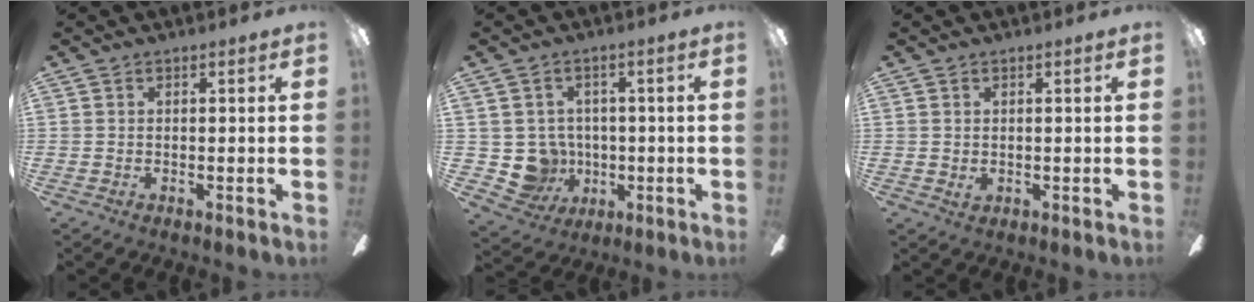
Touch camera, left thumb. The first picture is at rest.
{"total": 8.4, "force": [-0.1, 8.2, 1.8], "torque": [-0.065, -0.006, 0.008]}
{"total": 0.8, "force": [0.3, 0.7, 0.4], "torque": [0.001, -0.002, 0.003]}